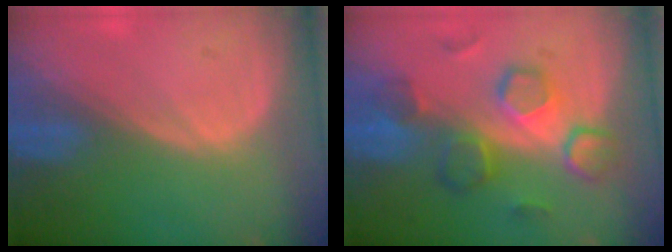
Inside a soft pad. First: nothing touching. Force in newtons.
{"total": 8.3, "press": 8.2, "slide": 1.4}